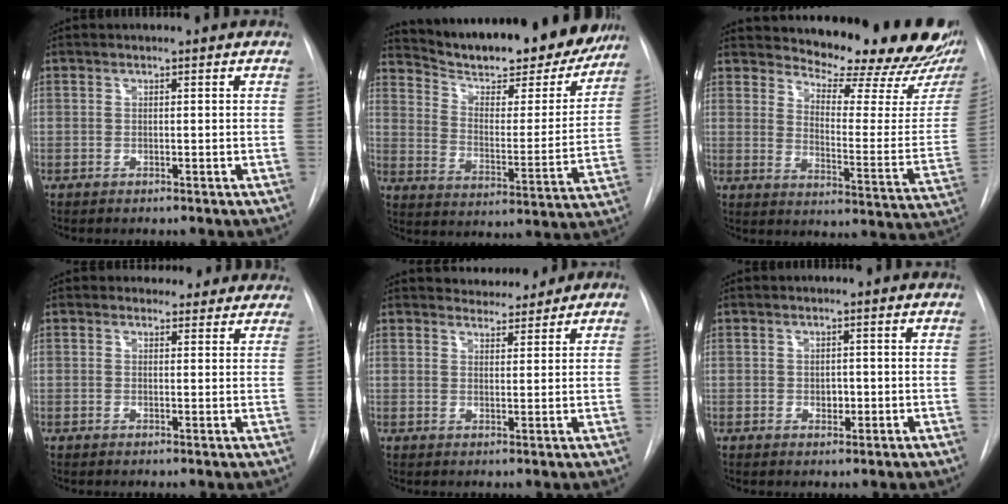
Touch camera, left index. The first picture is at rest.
{"total": 23.9, "force": [21.3, 5.2, 9.5], "torque": [-0.146, -0.039, 0.290]}
{"total": 21.3, "force": [19.2, 3.4, 8.6], "torque": [-0.122, -0.114, 0.230]}
{"total": 5.8, "force": [5.0, 2.8, 0.2], "torque": [0.025, -0.001, 0.037]}
{"total": 4.0, "force": [3.7, 1.5, 0.6], "torque": [-0.005, 0.002, 0.053]}
{"total": 1.6, "force": [-0.9, 1.0, 0.8], "torque": [-0.011, -0.006, -0.011]}